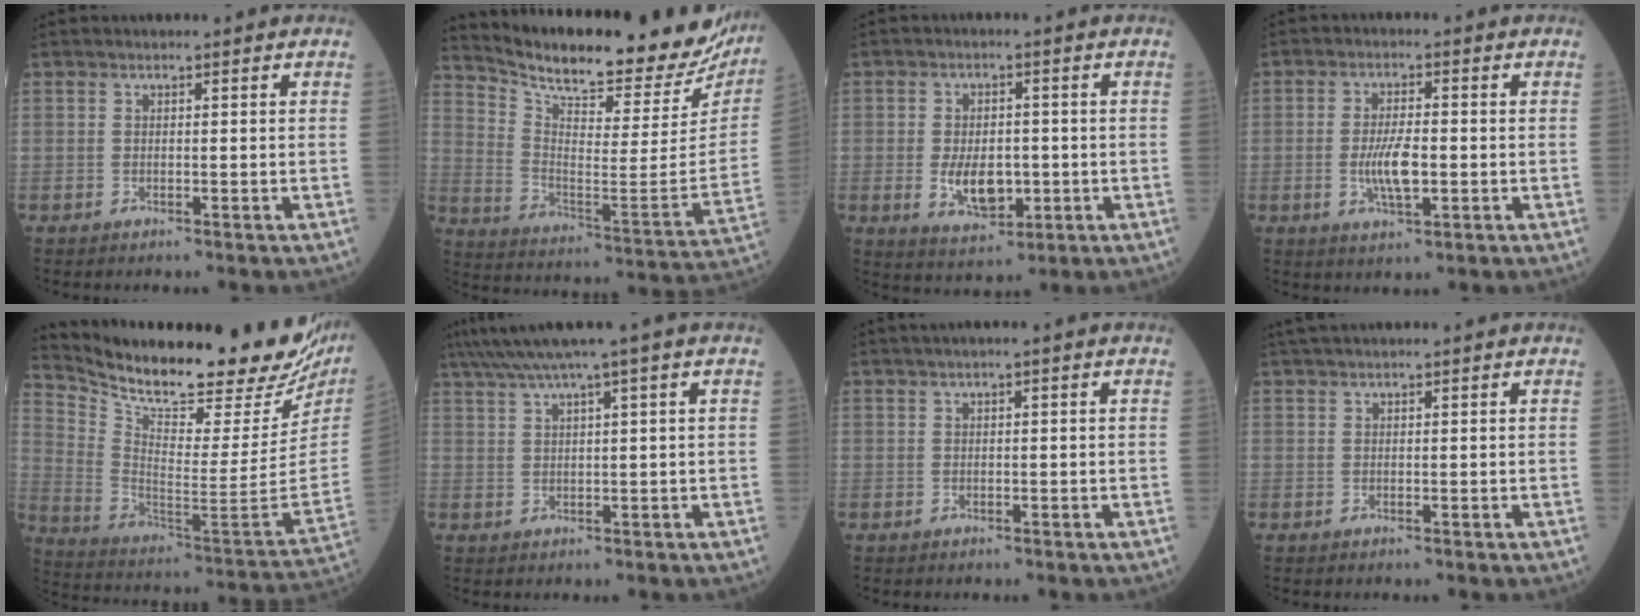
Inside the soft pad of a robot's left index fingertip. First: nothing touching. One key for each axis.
{"total": 26.4, "fx": 24.0, "fy": 5.5, "fz": 9.6, "tx": -0.165, "ty": -0.073, "tz": 0.322}
{"total": 6.8, "fx": -1.3, "fy": 3.8, "fz": 5.5, "tx": -0.102, "ty": -0.006, "tz": -0.012}
{"total": 5.3, "fx": -0.9, "fy": 1.5, "fz": 5.0, "tx": -0.104, "ty": -0.005, "tz": -0.017}
{"total": 28.1, "fx": 23.7, "fy": 6.1, "fz": 13.7, "tx": -0.239, "ty": -0.061, "tz": 0.336}
{"total": 6.7, "fx": 4.5, "fy": -1.2, "fz": 4.8, "tx": -0.086, "ty": 0.032, "tz": 0.079}
{"total": 0.9, "fx": 0.4, "fy": -0.1, "fz": 0.9, "tx": -0.016, "ty": 0.006, "tz": 0.008}
{"total": 2.3, "fx": 2.0, "fy": -0.2, "fz": 1.1, "tx": -0.015, "ty": 0.025, "tz": 0.039}